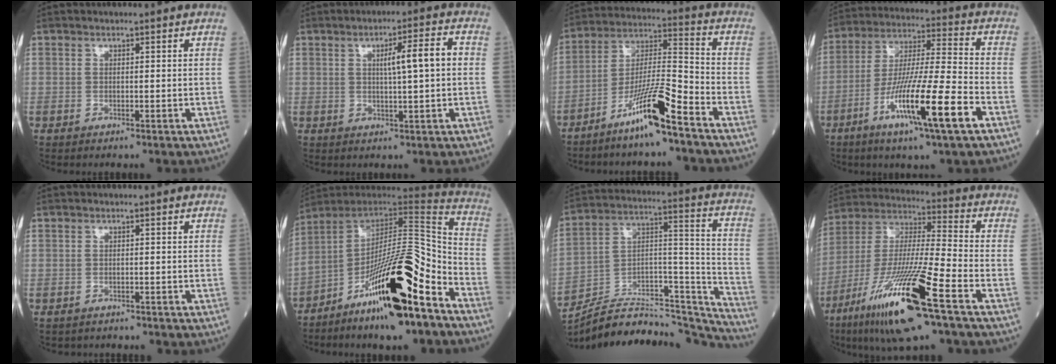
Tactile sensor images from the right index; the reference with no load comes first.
{"total": 6.0, "force": [0.8, 0.2, 5.9], "torque": [-0.095, 0.009, 0.012]}
{"total": 11.8, "force": [-7.9, 0.3, 8.7], "torque": [-0.168, -0.005, -0.149]}
{"total": 16.0, "force": [-7.2, 0.1, 14.3], "torque": [-0.270, -0.020, -0.129]}
{"total": 2.2, "force": [-2.0, 0.9, 0.1], "torque": [-0.007, -0.001, -0.028]}
{"total": 21.9, "force": [-12.0, 3.6, 18.0], "torque": [-0.258, 0.006, -0.194]}
{"total": 25.8, "force": [-24.6, 4.0, 6.5], "torque": [-0.087, 0.040, -0.371]}
{"total": 20.5, "force": [-10.6, 1.0, 17.5], "torque": [-0.363, -0.047, -0.198]}